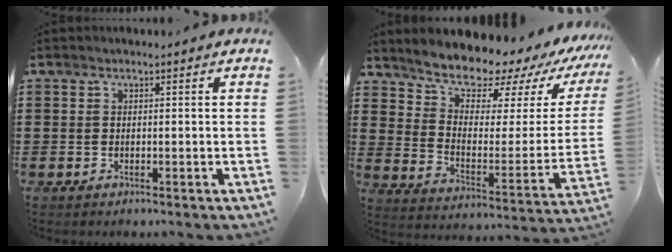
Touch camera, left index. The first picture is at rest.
{"total": 9.2, "force": [8.7, 2.1, 1.9], "torque": [-0.073, -0.080, 0.149]}